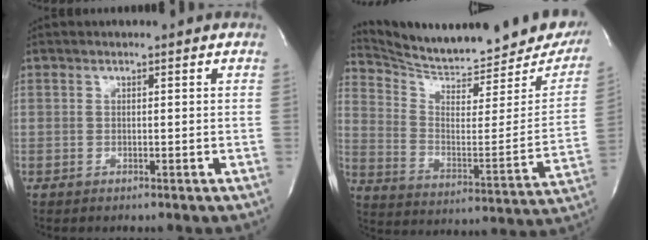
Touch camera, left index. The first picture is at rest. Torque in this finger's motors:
{"motor_torque": [0.40, -0.58, -0.03, 0.03]}